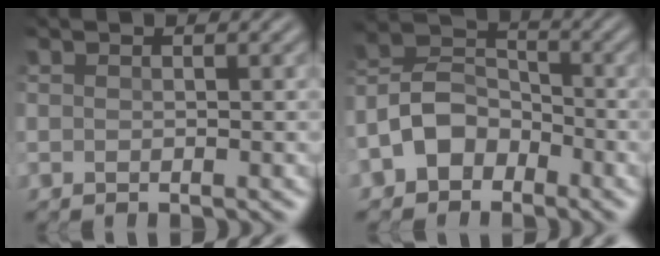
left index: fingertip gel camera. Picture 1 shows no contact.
{"total": 5.1, "force": [-2.8, 3.5, 2.3], "torque": [-0.046, 0.016, -0.067]}